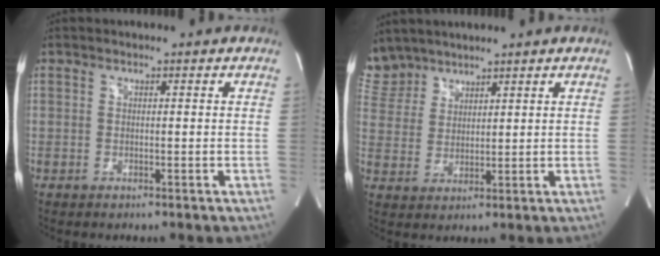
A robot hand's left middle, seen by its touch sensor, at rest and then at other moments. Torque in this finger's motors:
{"motor_torque": [0.57, -0.68, -0.01, -0.03]}